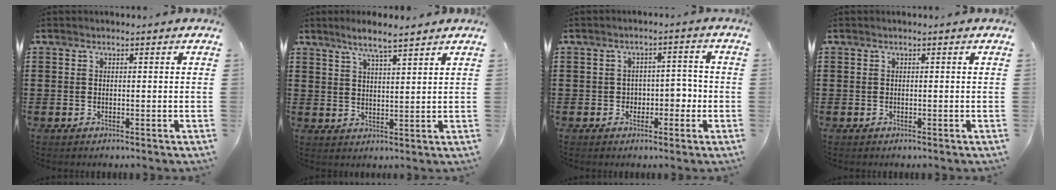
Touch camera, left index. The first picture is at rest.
{"total": 4.8, "force": [3.9, 0.4, 2.7], "torque": [-0.064, -0.002, 0.069]}
{"total": 3.4, "force": [-1.0, 2.5, 2.0], "torque": [-0.038, 0.003, -0.028]}
{"total": 0.0}